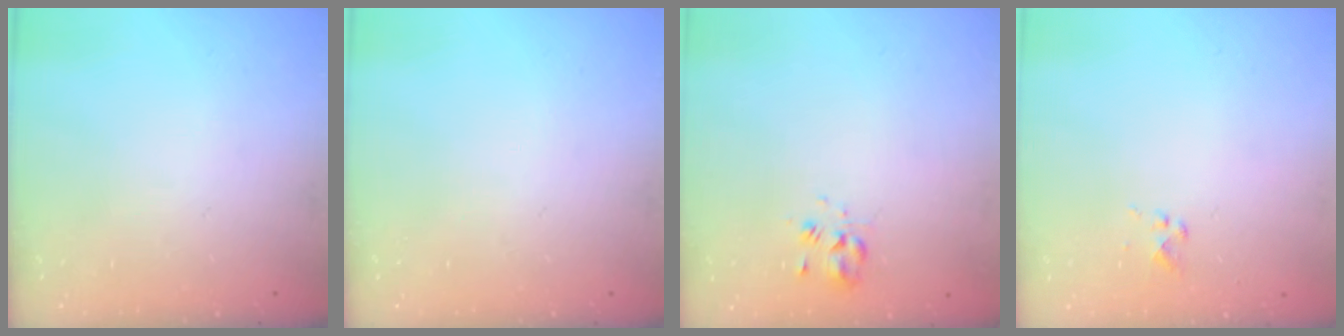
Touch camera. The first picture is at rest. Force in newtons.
{"total": 0.0}
{"total": 3.8, "press": 3.7, "slide": 1.1}
{"total": 0.9, "press": 0.8, "slide": 0.3}